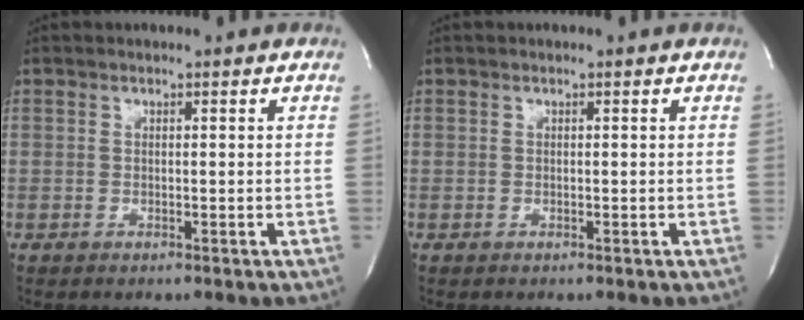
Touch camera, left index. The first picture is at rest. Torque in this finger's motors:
{"motor_torque": [-0.04, 0.04, 0.01, 0.00]}